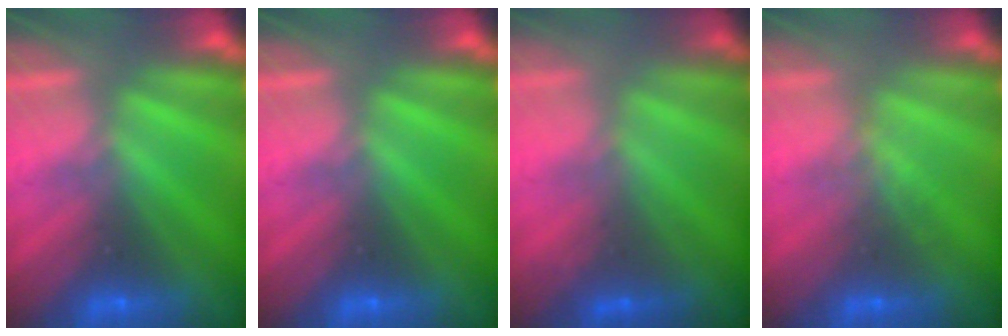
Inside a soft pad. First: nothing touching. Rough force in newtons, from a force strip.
{"total": 0.0}
{"total": 1.8}
{"total": 1.4}